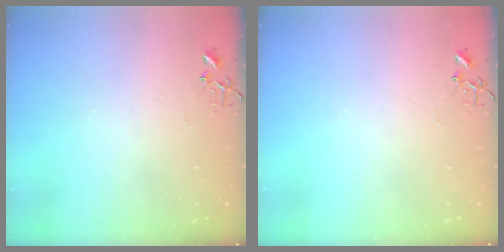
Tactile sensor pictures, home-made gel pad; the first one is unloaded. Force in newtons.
{"total": 0.0}